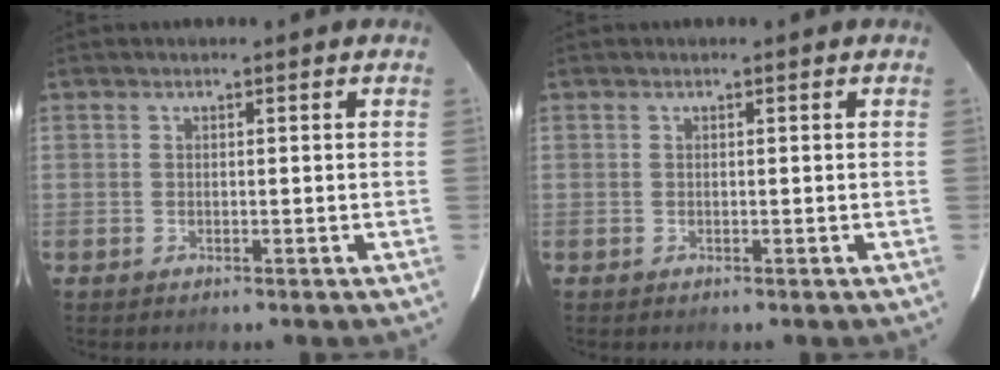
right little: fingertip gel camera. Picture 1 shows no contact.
{"total": 0.0}